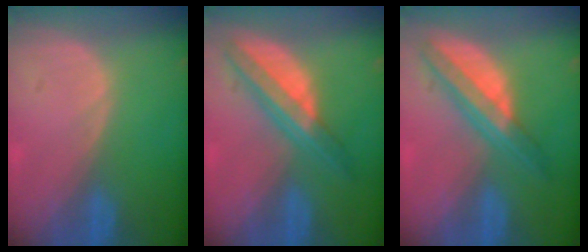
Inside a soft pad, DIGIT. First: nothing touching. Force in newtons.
{"total": 7.4, "press": 6.2, "slide": 3.9}
{"total": 7.4, "press": 6.2, "slide": 3.9}